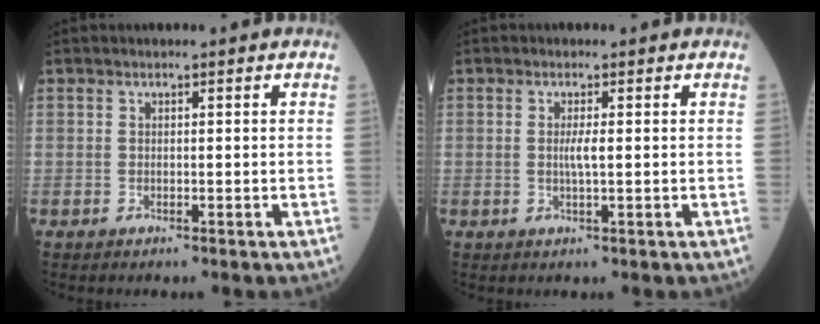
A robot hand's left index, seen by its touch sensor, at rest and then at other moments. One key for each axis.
{"total": 1.7, "fx": -0.3, "fy": 0.0, "fz": 1.6, "tx": -0.035, "ty": -0.004, "tz": -0.006}